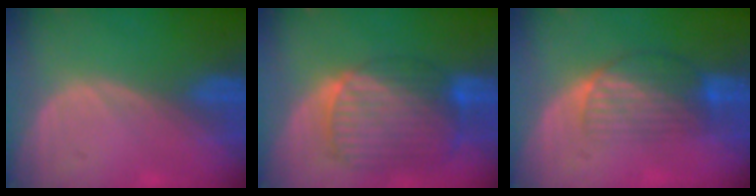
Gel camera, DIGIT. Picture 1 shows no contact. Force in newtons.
{"total": 10.6, "press": 9.1, "slide": 5.4}
{"total": 6.7, "press": 5.9, "slide": 3.1}